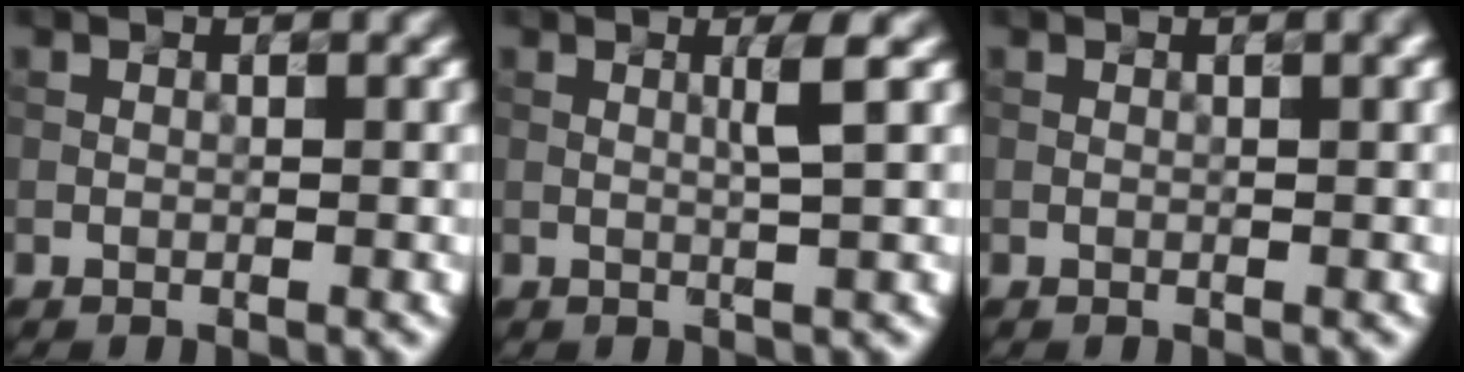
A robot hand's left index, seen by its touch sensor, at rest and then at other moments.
{"total": 1.9, "force": [0.5, 0.1, 1.8], "torque": [-0.033, 0.003, 0.004]}
{"total": 1.0, "force": [0.4, 0.2, 0.9], "torque": [-0.014, 0.006, 0.003]}